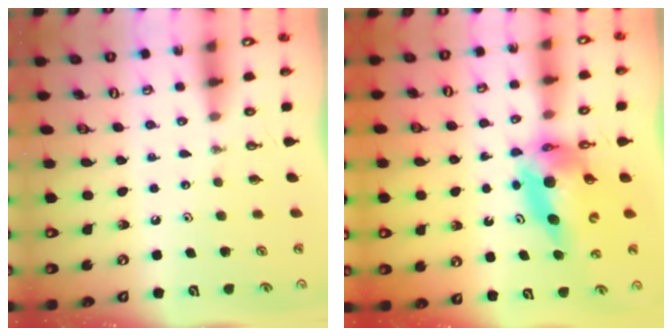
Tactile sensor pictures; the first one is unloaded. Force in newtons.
{"total": 11.6, "press": 11.6, "slide": 1.1}